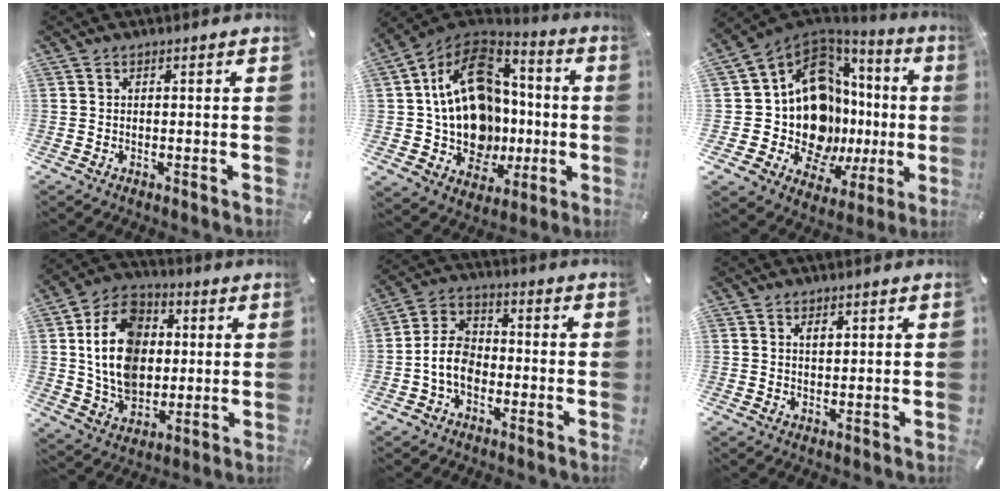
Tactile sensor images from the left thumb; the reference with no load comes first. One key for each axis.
{"total": 20.3, "fx": 0.8, "fy": 16.4, "fz": 11.8, "tx": -0.233, "ty": -0.010, "tz": 0.024}
{"total": 20.0, "fx": -0.7, "fy": 14.0, "fz": 14.3, "tx": -0.281, "ty": -0.068, "tz": 0.015}
{"total": 16.6, "fx": 1.6, "fy": 13.3, "fz": 9.8, "tx": -0.200, "ty": 0.015, "tz": 0.033}
{"total": 8.2, "fx": -2.7, "fy": 5.9, "fz": 5.0, "tx": -0.118, "ty": 0.016, "tz": -0.053}
{"total": 1.9, "fx": 1.1, "fy": 1.2, "fz": 1.1, "tx": -0.007, "ty": -0.005, "tz": 0.016}